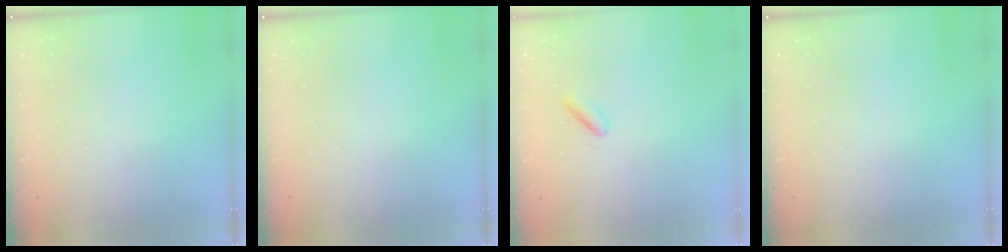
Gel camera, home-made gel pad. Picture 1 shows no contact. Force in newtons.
{"total": 0.0}
{"total": 1.1, "press": 0.9, "slide": 0.7}
{"total": 0.0}